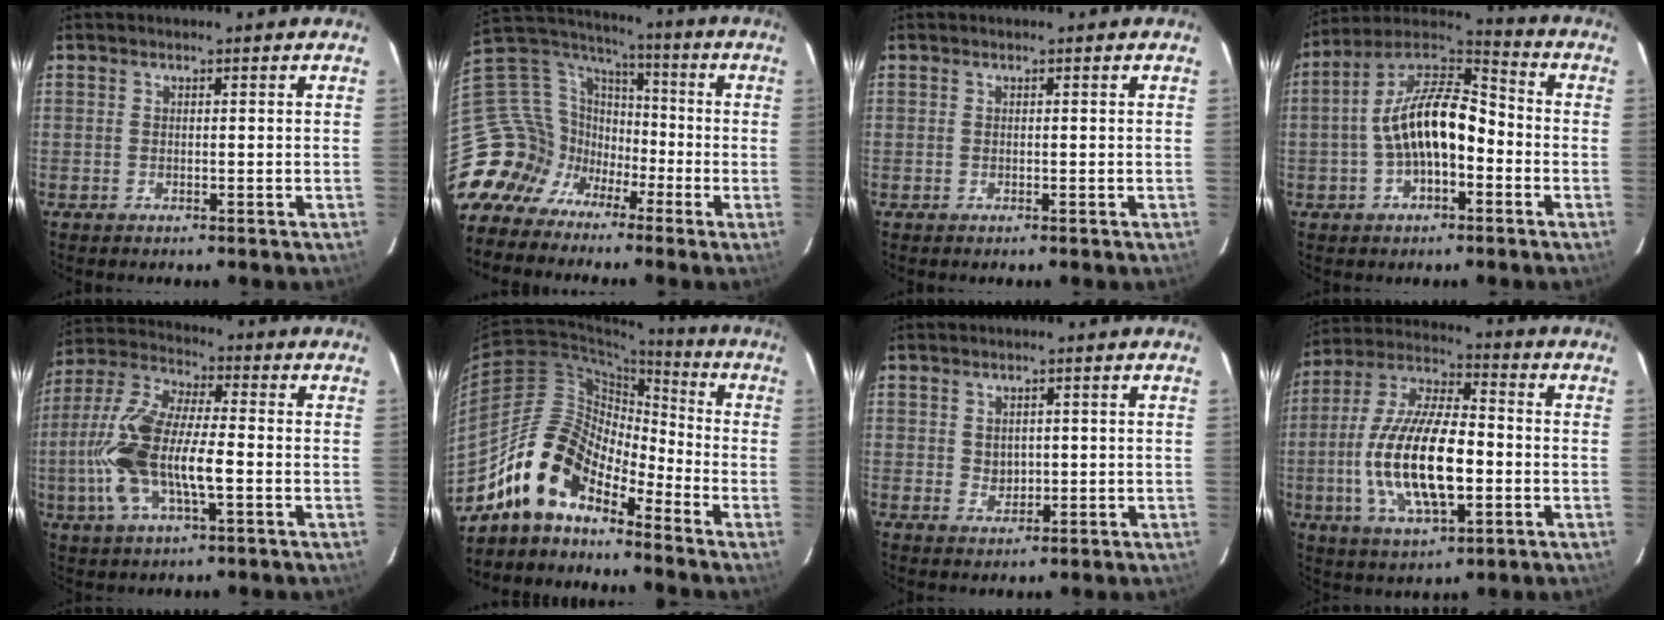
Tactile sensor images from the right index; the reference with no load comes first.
{"total": 16.4, "force": [-9.3, 12.6, 4.7], "torque": [-0.120, 0.040, -0.182]}
{"total": 0.0}
{"total": 14.3, "force": [-2.6, 6.7, 12.3], "torque": [-0.237, 0.023, -0.051]}
{"total": 16.3, "force": [-3.1, 5.8, 14.9], "torque": [-0.316, 0.003, -0.065]}
{"total": 12.6, "force": [-9.9, 5.1, 5.7], "torque": [-0.100, 0.023, -0.200]}
{"total": 2.5, "force": [0.6, 2.1, 1.1], "torque": [-0.015, 0.001, 0.015]}
{"total": 19.0, "force": [-3.4, 7.3, 17.2], "torque": [-0.348, -0.007, -0.061]}